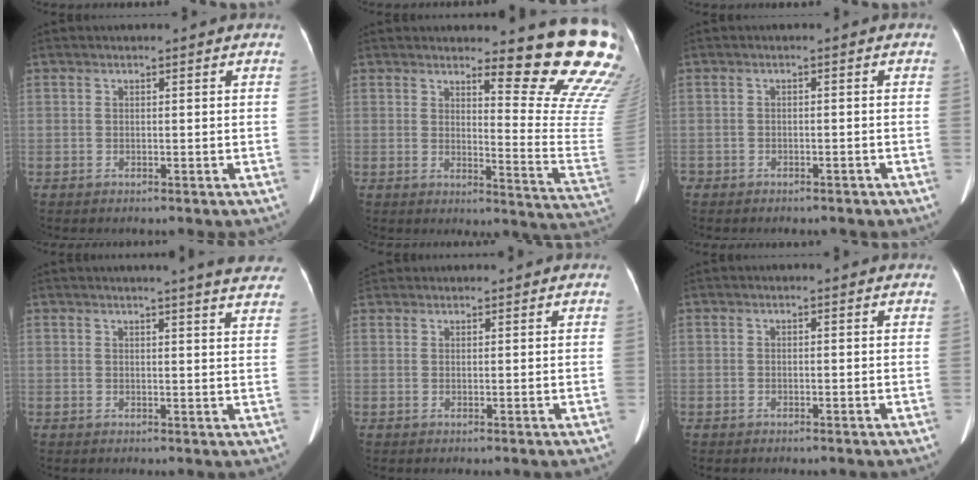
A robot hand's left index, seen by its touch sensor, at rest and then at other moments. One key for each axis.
{"total": 15.6, "fx": 13.4, "fy": 0.3, "fz": 8.1, "tx": -0.092, "ty": -0.131, "tz": 0.138}
{"total": 2.9, "fx": -2.4, "fy": 1.3, "fz": 0.7, "tx": -0.012, "ty": -0.001, "tz": -0.030}
{"total": 13.4, "fx": 12.2, "fy": 0.6, "fz": 5.6, "tx": -0.060, "ty": -0.027, "tz": 0.121}
{"total": 5.4, "fx": 5.1, "fy": 1.5, "fz": 1.1, "tx": -0.019, "ty": 0.039, "tz": 0.081}
{"total": 1.1, "fx": 1.0, "fy": 0.2, "fz": 0.1, "tx": -0.014, "ty": 0.013, "tz": 0.008}